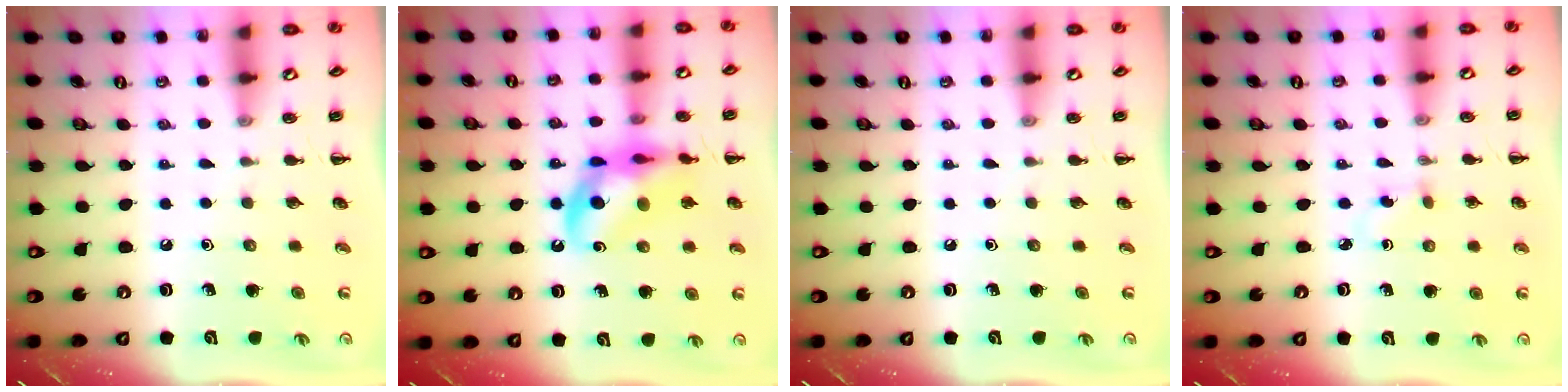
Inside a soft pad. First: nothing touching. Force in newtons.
{"total": 15.6, "press": 15.1, "slide": 3.8}
{"total": 0.0}
{"total": 2.4, "press": 2.2, "slide": 0.9}